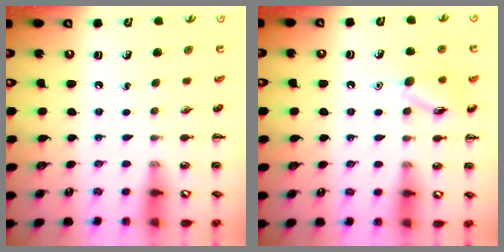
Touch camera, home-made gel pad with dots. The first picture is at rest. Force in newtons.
{"total": 10.6, "press": 10.6, "slide": 0.4}